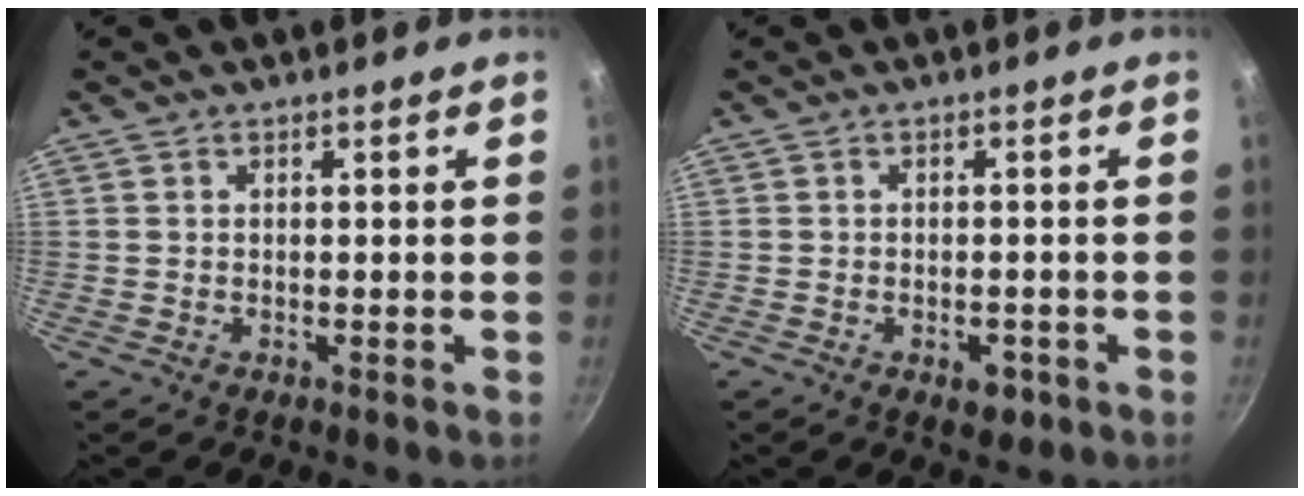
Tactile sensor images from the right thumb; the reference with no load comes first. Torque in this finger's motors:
{"motor_torque": [0.15, 0.05, 0.24, -0.20, 0.02]}